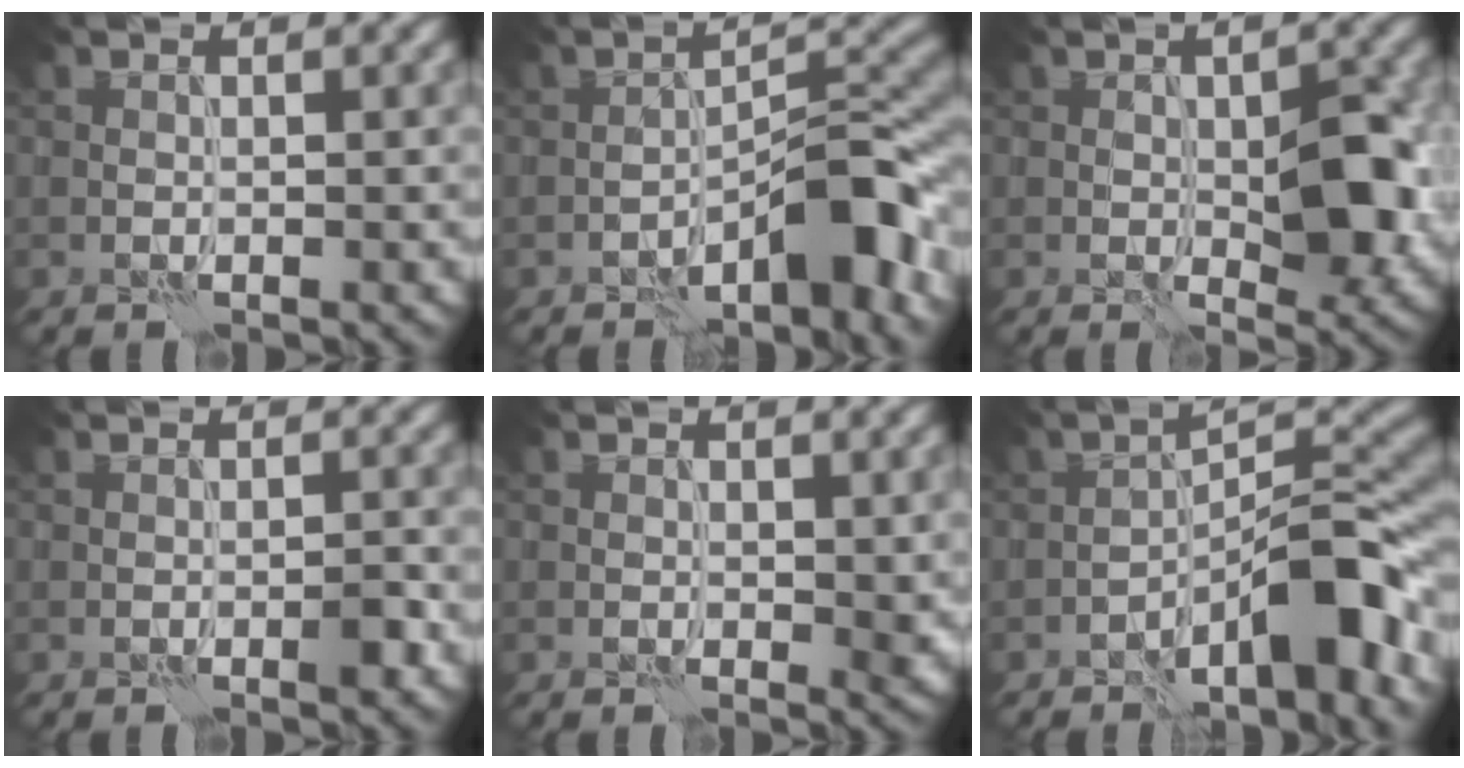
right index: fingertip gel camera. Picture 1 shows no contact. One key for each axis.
{"total": 7.9, "fx": -4.8, "fy": 2.6, "fz": 5.7, "tx": -0.068, "ty": 0.026, "tz": -0.082}
{"total": 5.9, "fx": -0.7, "fy": 3.0, "fz": 5.0, "tx": -0.075, "ty": -0.001, "tz": -0.006}
{"total": 1.3, "fx": -0.7, "fy": 0.3, "fz": 1.1, "tx": -0.017, "ty": 0.002, "tz": -0.012}
{"total": 1.3, "fx": 0.3, "fy": 0.8, "fz": 1.0, "tx": -0.009, "ty": -0.003, "tz": 0.007}
{"total": 9.3, "fx": -5.1, "fy": 3.0, "fz": 7.2, "tx": -0.092, "ty": 0.030, "tz": -0.092}